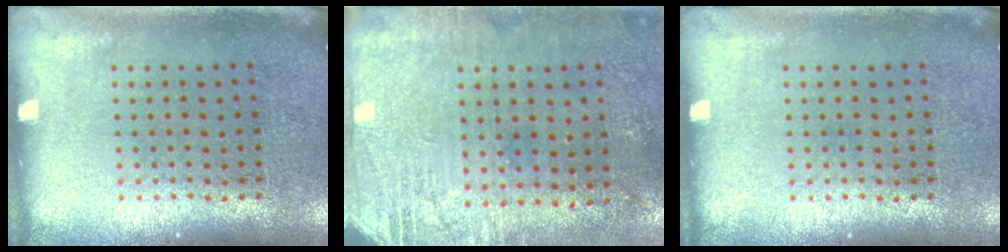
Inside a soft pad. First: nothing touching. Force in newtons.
{"total": 2.8, "press": 2.4, "slide": 1.5}
{"total": 0.0}